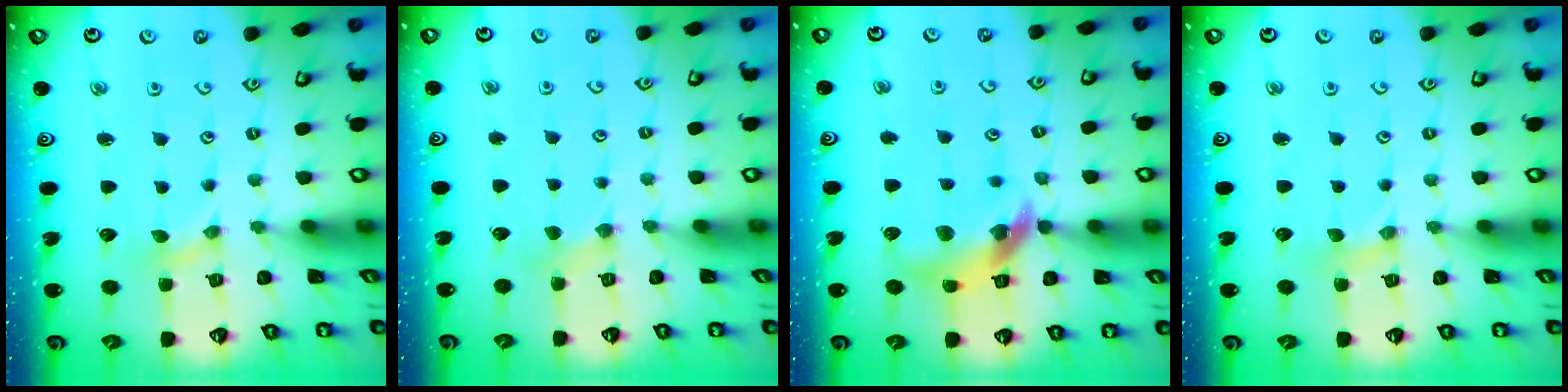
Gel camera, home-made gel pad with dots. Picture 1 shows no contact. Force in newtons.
{"total": 2.2, "press": 2.1, "slide": 0.4}
{"total": 13.8, "press": 13.7, "slide": 1.9}
{"total": 1.4, "press": 1.4, "slide": 0.3}